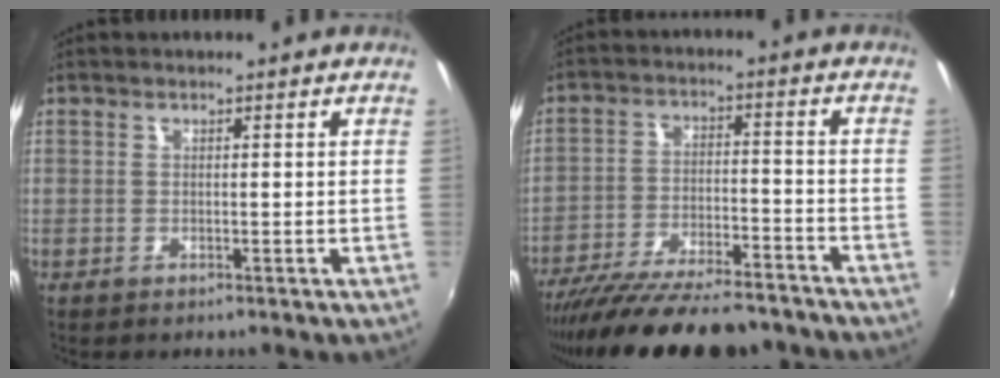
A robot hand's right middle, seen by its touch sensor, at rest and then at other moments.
{"total": 21.5, "force": [-18.6, 4.7, 9.8], "torque": [-0.186, -0.039, -0.278]}